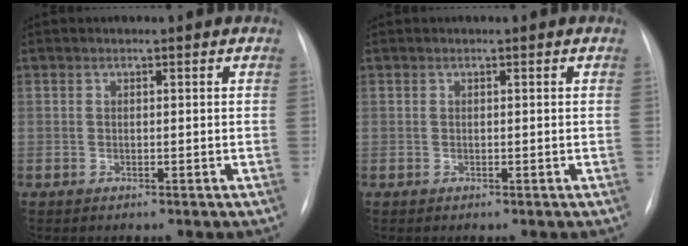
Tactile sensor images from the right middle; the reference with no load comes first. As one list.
[{"total": 0.0}]